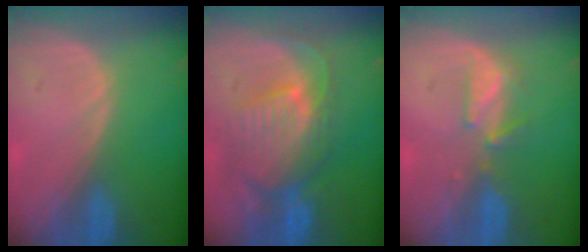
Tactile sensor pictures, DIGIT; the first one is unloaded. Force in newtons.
{"total": 10.2, "press": 9.2, "slide": 4.4}
{"total": 3.6, "press": 3.5, "slide": 0.5}